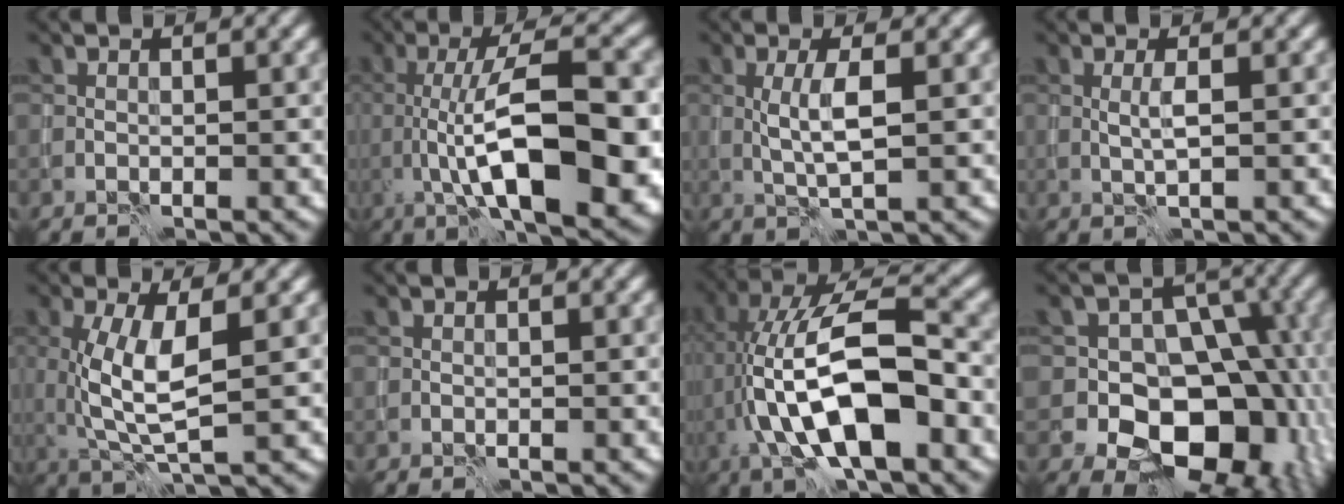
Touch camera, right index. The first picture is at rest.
{"total": 12.0, "force": [-2.1, 3.8, 11.2], "torque": [-0.168, -0.001, -0.040]}
{"total": 2.9, "force": [0.0, 0.4, 2.8], "torque": [-0.058, 0.004, 0.000]}
{"total": 1.3, "force": [0.0, -0.1, 1.3], "torque": [-0.028, 0.002, -0.001]}
{"total": 5.4, "force": [0.4, 1.8, 5.1], "torque": [-0.118, -0.010, 0.013]}
{"total": 0.0}
{"total": 12.4, "force": [-2.1, 4.8, 11.3], "torque": [-0.201, 0.015, -0.046]}
{"total": 13.2, "force": [-2.8, 9.9, 8.4], "torque": [-0.066, 0.008, -0.065]}